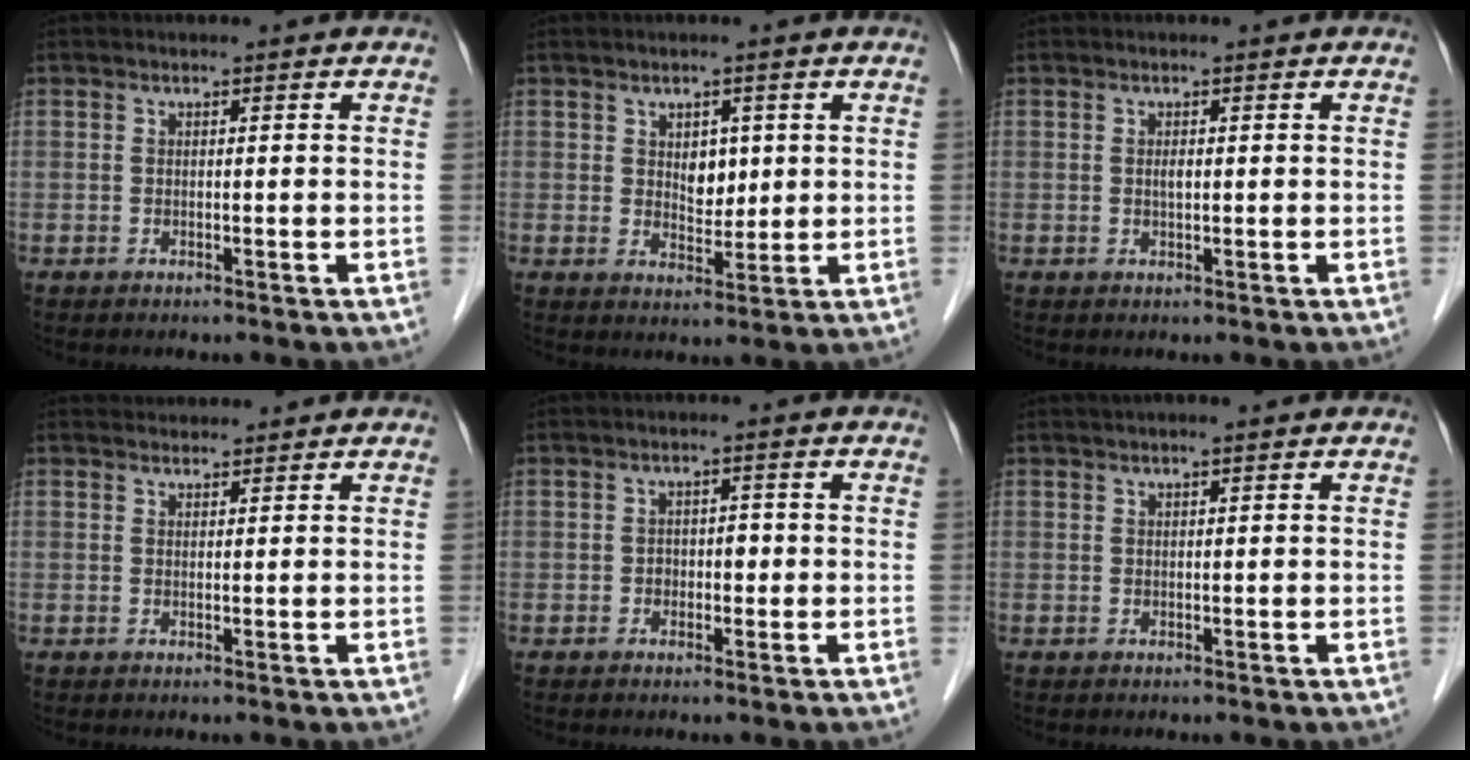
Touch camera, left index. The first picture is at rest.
{"total": 3.5, "force": [1.0, 2.2, 2.5], "torque": [-0.037, -0.002, 0.019]}
{"total": 0.9, "force": [0.0, 0.2, 0.9], "torque": [-0.015, -0.003, -0.001]}
{"total": 2.6, "force": [2.6, 0.5, 0.0], "torque": [-0.004, 0.021, 0.041]}
{"total": 1.9, "force": [-0.4, 1.3, 1.3], "torque": [-0.015, 0.004, -0.007]}
{"total": 2.4, "force": [1.9, 0.0, 1.6], "torque": [-0.018, 0.021, 0.029]}